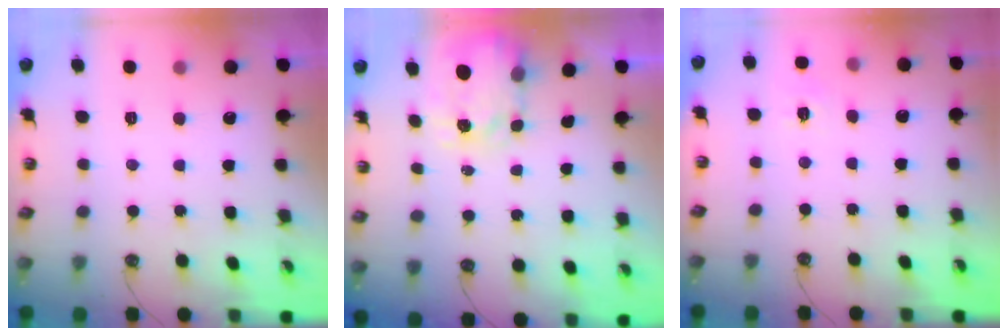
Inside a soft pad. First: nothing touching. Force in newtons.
{"total": 3.6, "press": 3.5, "slide": 0.4}
{"total": 5.6, "press": 5.6, "slide": 0.5}